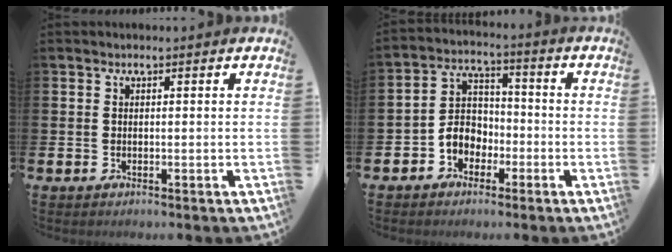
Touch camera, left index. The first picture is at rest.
{"total": 4.7, "force": [-1.9, 3.9, 1.8], "torque": [-0.049, 0.010, -0.040]}